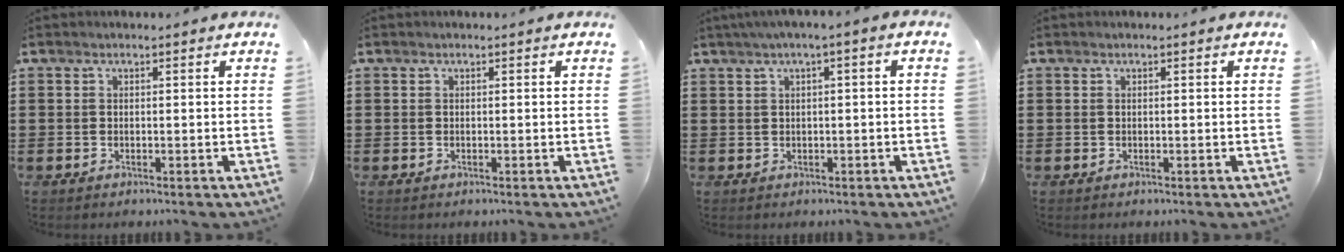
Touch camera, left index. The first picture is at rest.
{"total": 0.0}
{"total": 1.7, "force": [-0.3, 0.0, 1.6], "torque": [-0.027, -0.003, -0.006]}
{"total": 0.0}